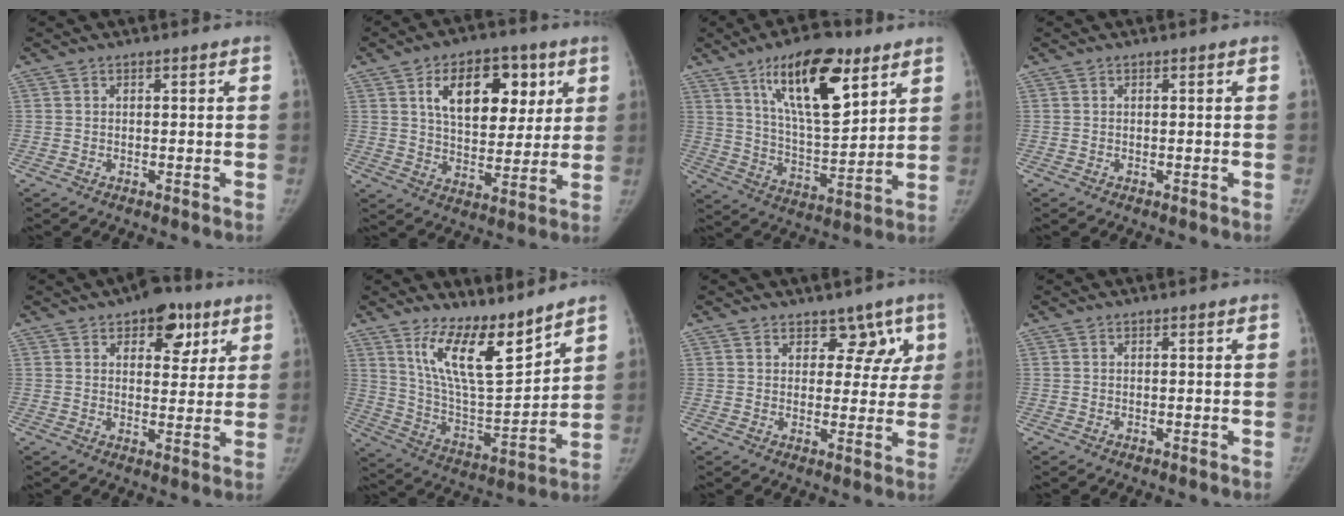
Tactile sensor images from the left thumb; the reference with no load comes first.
{"total": 16.6, "force": [6.2, 10.1, 11.7], "torque": [-0.129, -0.014, 0.104]}
{"total": 18.6, "force": [10.0, 7.0, 14.1], "torque": [-0.198, -0.050, 0.173]}
{"total": 0.0}
{"total": 9.6, "force": [5.1, 5.4, 6.0], "torque": [-0.040, -0.016, 0.066]}
{"total": 14.6, "force": [10.6, 4.0, 9.2], "torque": [-0.129, -0.084, 0.204]}
{"total": 6.2, "force": [3.7, 4.2, 2.6], "torque": [0.017, -0.015, 0.046]}
{"total": 0.0}